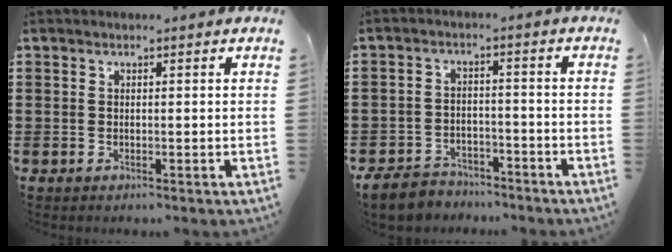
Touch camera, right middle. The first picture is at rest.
{"total": 4.9, "force": [-4.7, 1.3, 0.7], "torque": [-0.032, 0.002, -0.099]}